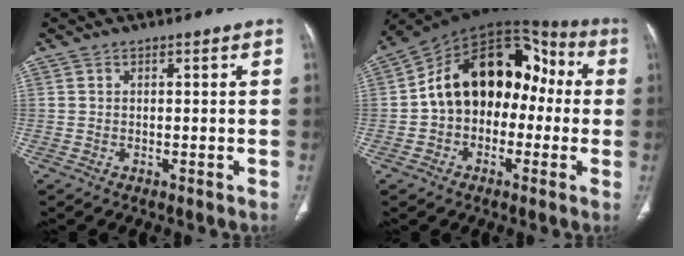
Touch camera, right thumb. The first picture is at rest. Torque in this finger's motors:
{"motor_torque": [2.42, 2.59, 1.74, -0.88, 0.19]}